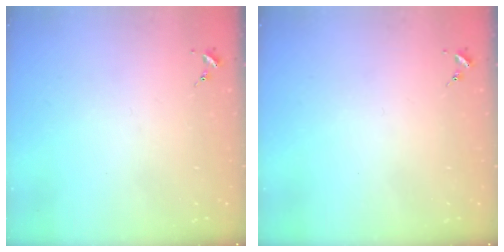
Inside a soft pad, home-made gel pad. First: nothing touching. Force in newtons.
{"total": 0.0}